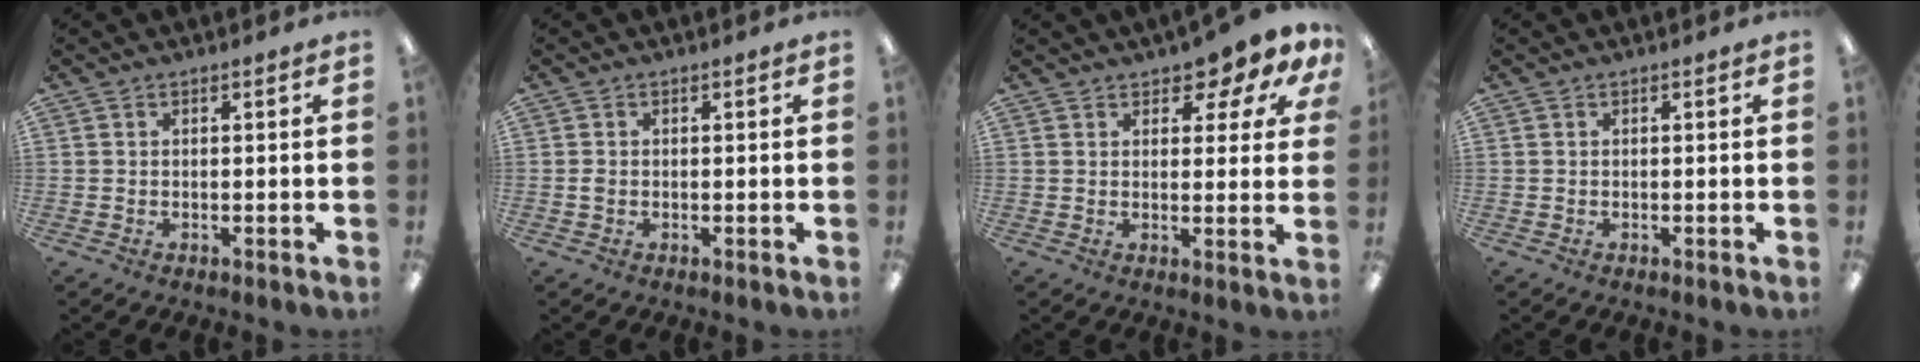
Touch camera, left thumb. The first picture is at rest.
{"total": 1.1, "force": [-0.1, 0.8, 0.8], "torque": [-0.016, 0.003, -0.003]}
{"total": 5.9, "force": [4.2, 2.5, 3.3], "torque": [-0.036, -0.026, 0.068]}
{"total": 0.0}